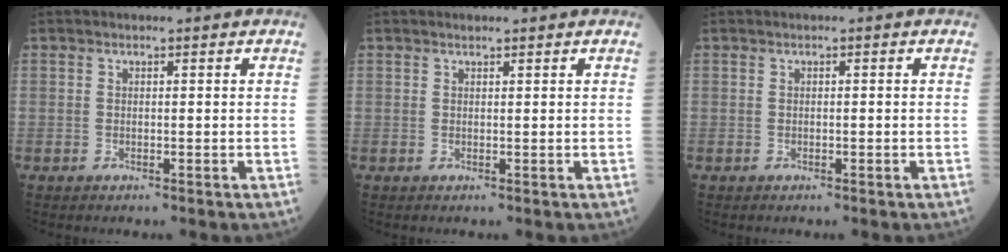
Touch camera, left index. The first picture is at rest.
{"total": 0.7, "force": [0.7, 0.1, 0.2], "torque": [-0.009, 0.004, 0.012]}
{"total": 0.0}